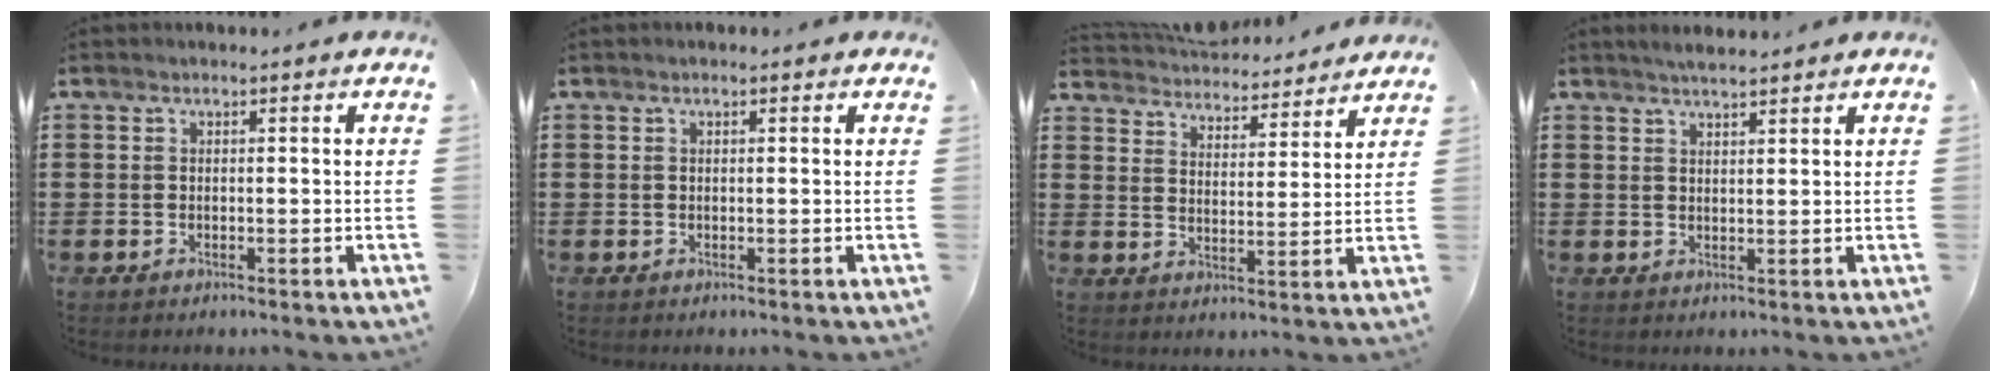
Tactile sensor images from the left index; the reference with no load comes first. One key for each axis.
{"total": 0.5, "fx": 0.2, "fy": 0.2, "fz": 0.5, "tx": -0.009, "ty": 0.003, "tz": 0.004}
{"total": 4.3, "fx": 4.3, "fy": 0.4, "fz": -0.1, "tx": -0.024, "ty": -0.032, "tz": 0.071}
{"total": 2.3, "fx": 2.2, "fy": 0.0, "fz": 0.7, "tx": -0.017, "ty": 0.002, "tz": 0.041}